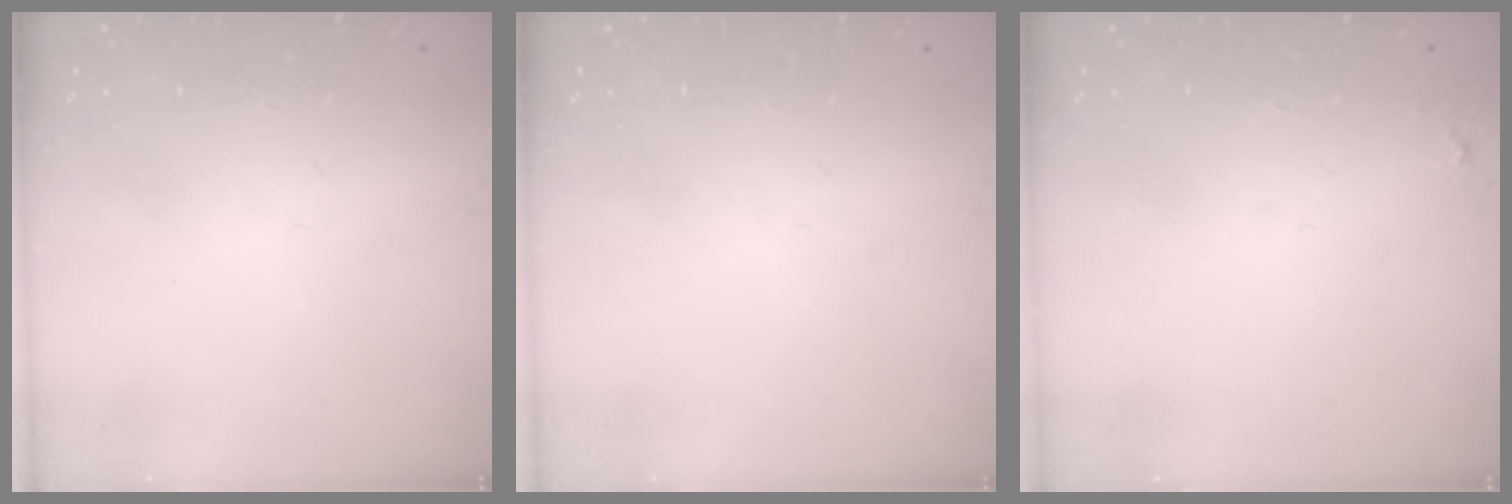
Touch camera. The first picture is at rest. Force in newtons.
{"total": 0.0}
{"total": 2.3, "press": 2.3, "slide": 0.2}